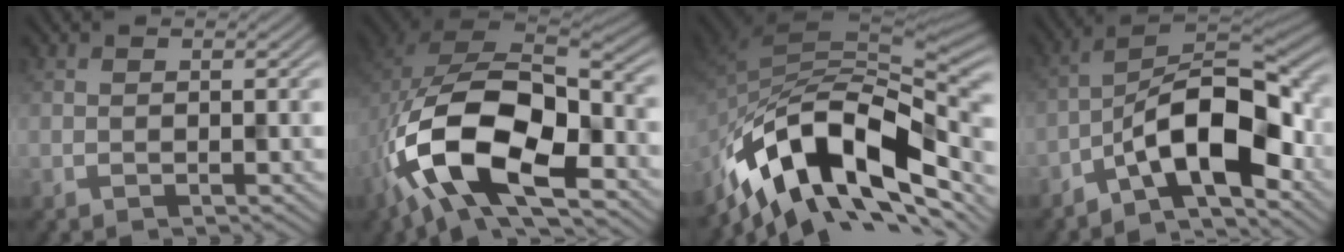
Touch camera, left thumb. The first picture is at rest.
{"total": 15.6, "force": [-6.5, 8.7, 11.2], "torque": [-0.222, -0.027, -0.122]}
{"total": 15.9, "force": [-8.7, 8.0, 10.7], "torque": [-0.198, -0.005, -0.157]}
{"total": 11.0, "force": [-5.6, 4.1, 8.5], "torque": [-0.130, 0.015, -0.111]}